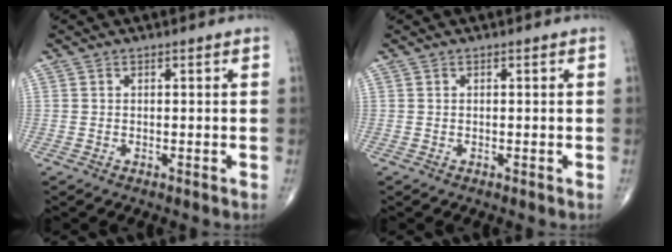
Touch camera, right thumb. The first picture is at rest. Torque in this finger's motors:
{"motor_torque": [-0.20, 0.20, -0.07, 0.07, 0.00]}